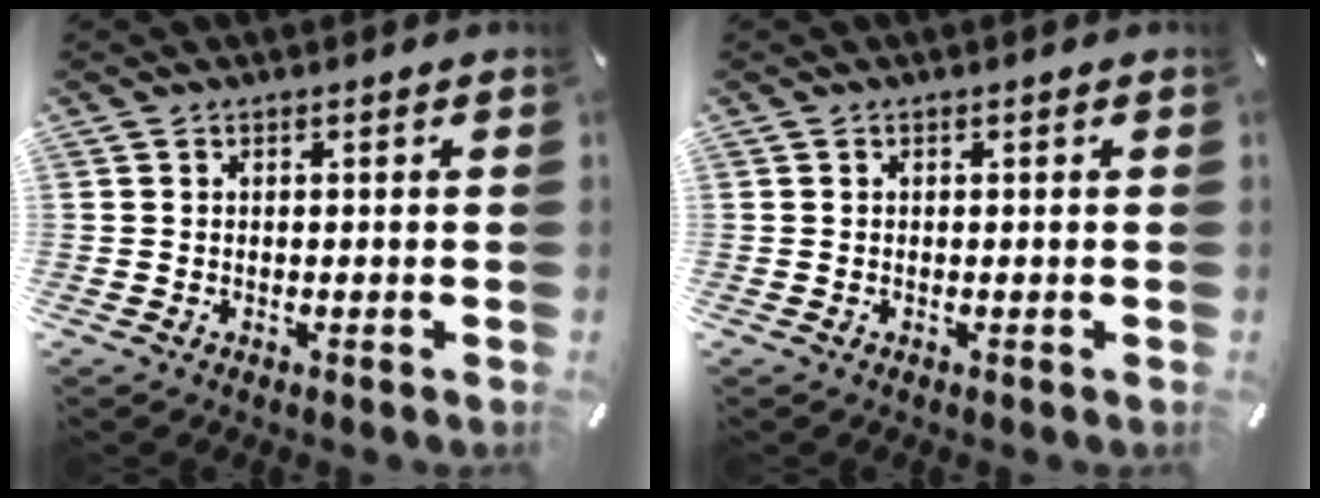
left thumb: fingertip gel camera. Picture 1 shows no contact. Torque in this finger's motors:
{"motor_torque": [-0.14, -0.06, 0.09, -0.01, 0.03]}